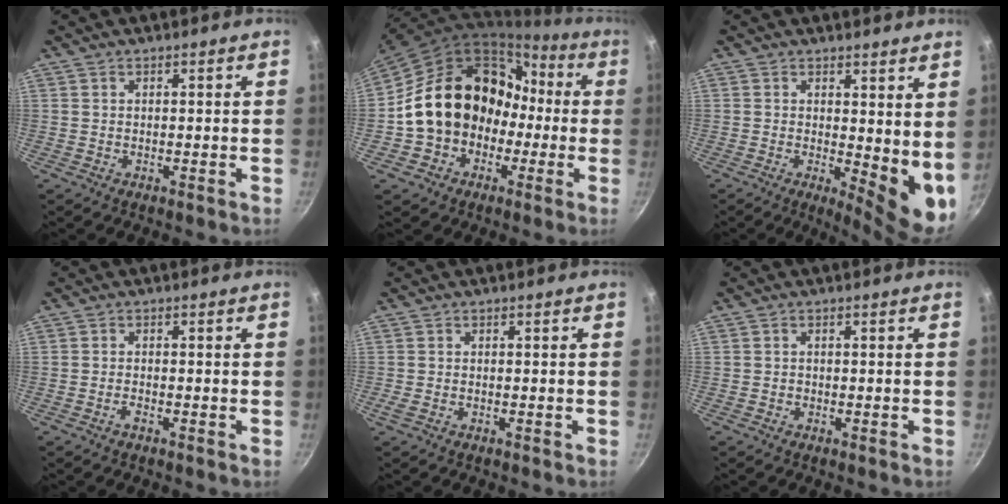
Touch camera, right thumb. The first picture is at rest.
{"total": 19.3, "force": [-1.5, 16.0, 10.8], "torque": [-0.150, 0.075, -0.013]}
{"total": 8.8, "force": [1.2, 3.5, 7.9], "torque": [-0.088, -0.024, 0.021]}
{"total": 1.2, "force": [-0.8, 0.3, 0.9], "torque": [-0.026, 0.005, -0.021]}
{"total": 1.0, "force": [-0.4, 0.4, 0.9], "torque": [-0.022, 0.002, -0.011]}
{"total": 0.5, "force": [-0.3, 0.4, 0.1], "torque": [-0.001, 0.003, -0.006]}